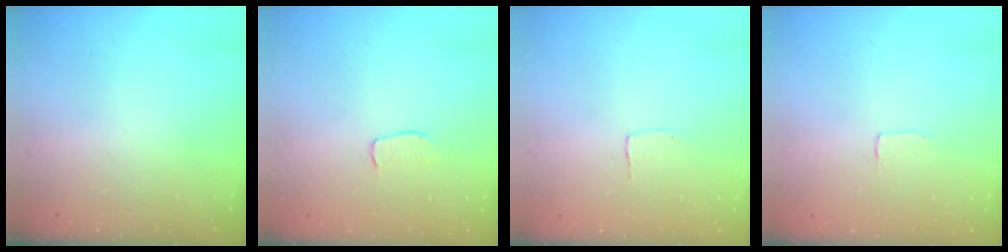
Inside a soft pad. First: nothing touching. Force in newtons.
{"total": 3.3, "press": 3.3, "slide": 0.2}
{"total": 3.8, "press": 3.8, "slide": 0.1}
{"total": 1.7, "press": 1.7, "slide": 0.1}